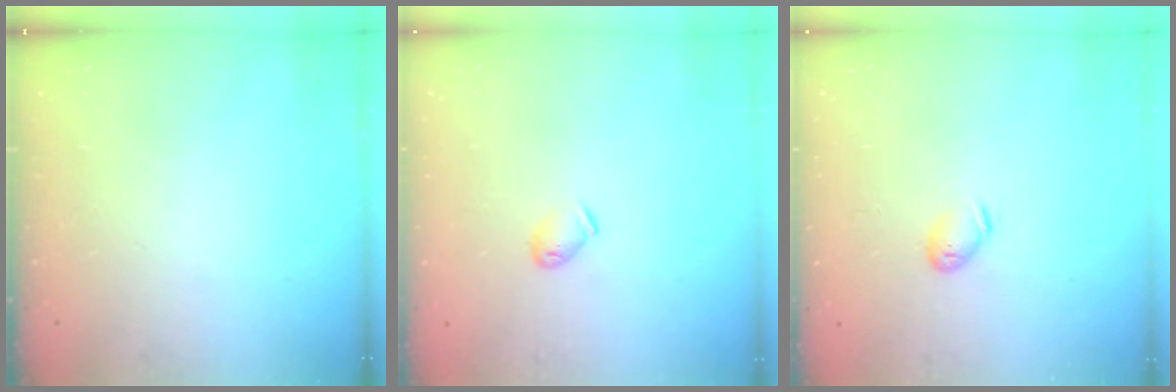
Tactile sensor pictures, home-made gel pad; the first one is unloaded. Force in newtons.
{"total": 3.7, "press": 3.6, "slide": 0.6}
{"total": 5.7, "press": 5.6, "slide": 1.2}